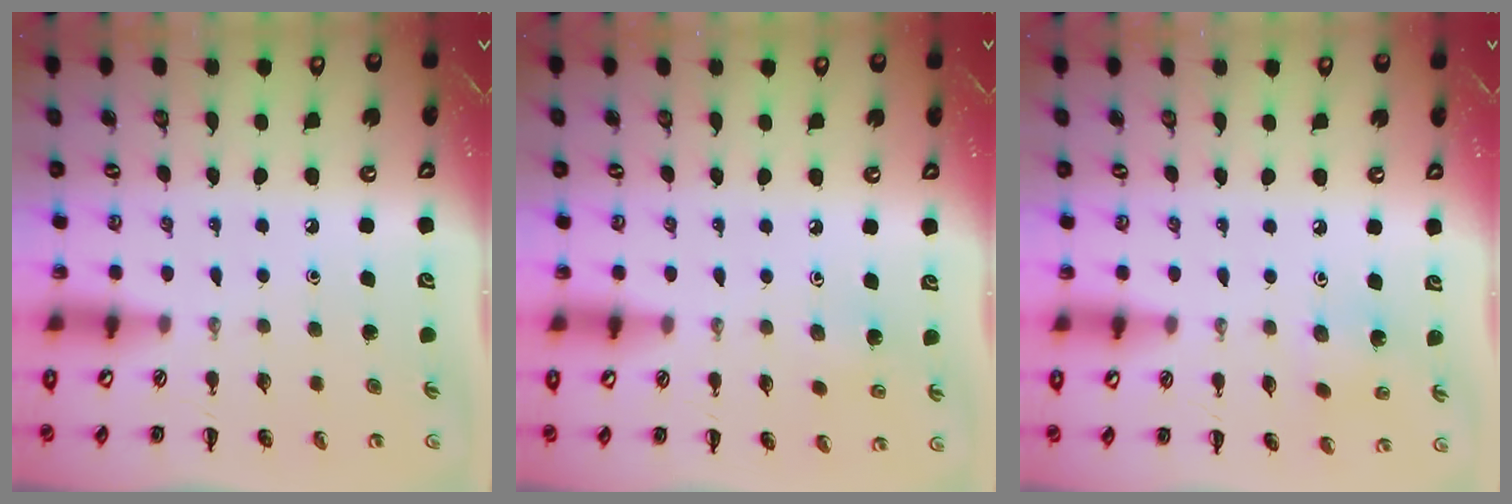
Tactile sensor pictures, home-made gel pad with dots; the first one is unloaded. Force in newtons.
{"total": 3.8, "press": 3.6, "slide": 1.3}
{"total": 3.3, "press": 3.1, "slide": 1.0}